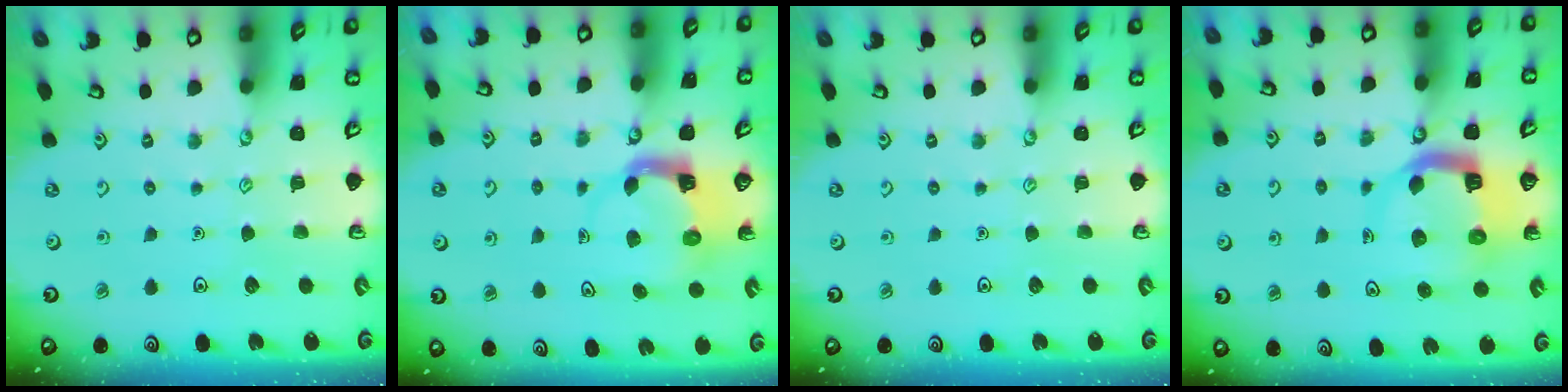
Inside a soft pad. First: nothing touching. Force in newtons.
{"total": 4.0, "press": 4.0, "slide": 0.5}
{"total": 0.0}
{"total": 9.4, "press": 9.3, "slide": 1.3}